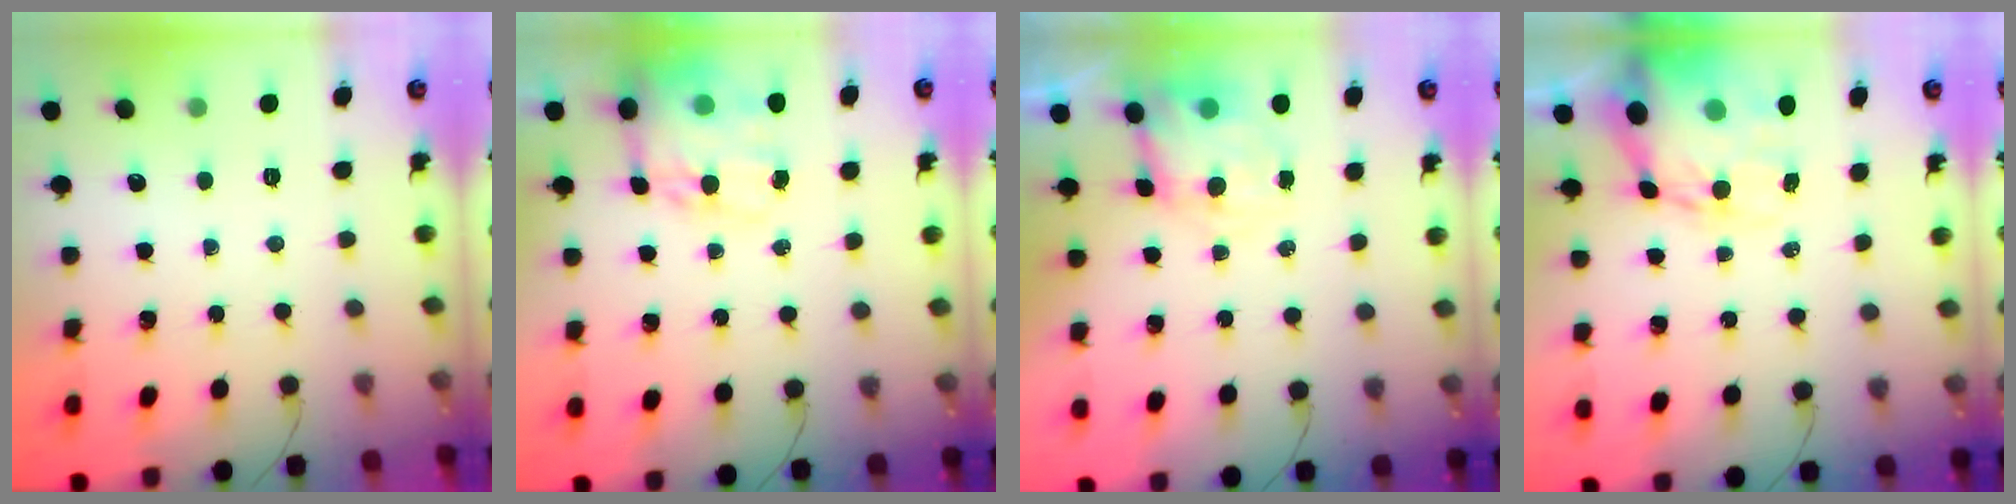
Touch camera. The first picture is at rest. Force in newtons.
{"total": 15.5, "press": 15.1, "slide": 3.7}
{"total": 6.9, "press": 6.8, "slide": 1.1}
{"total": 13.6, "press": 13.0, "slide": 3.9}